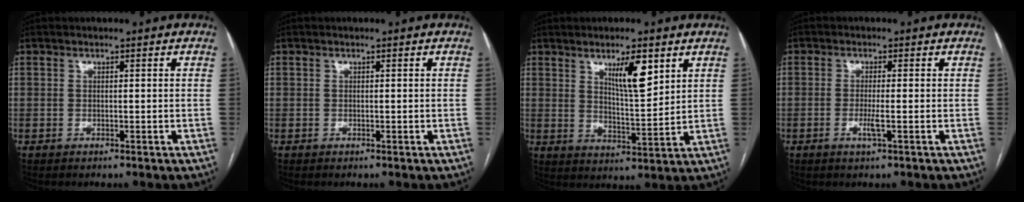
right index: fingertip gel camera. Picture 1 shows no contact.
{"total": 0.0}
{"total": 7.4, "force": [4.0, 1.4, 6.1], "torque": [-0.104, -0.008, 0.070]}
{"total": 2.3, "force": [-0.7, 0.0, 2.1], "torque": [-0.044, -0.005, -0.014]}